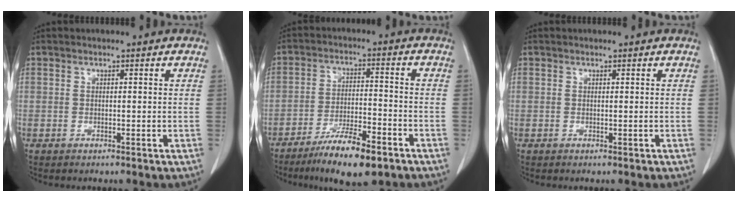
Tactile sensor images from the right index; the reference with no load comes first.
{"total": 10.2, "force": [-7.0, 1.9, 7.3], "torque": [-0.126, -0.016, -0.116]}
{"total": 0.0}